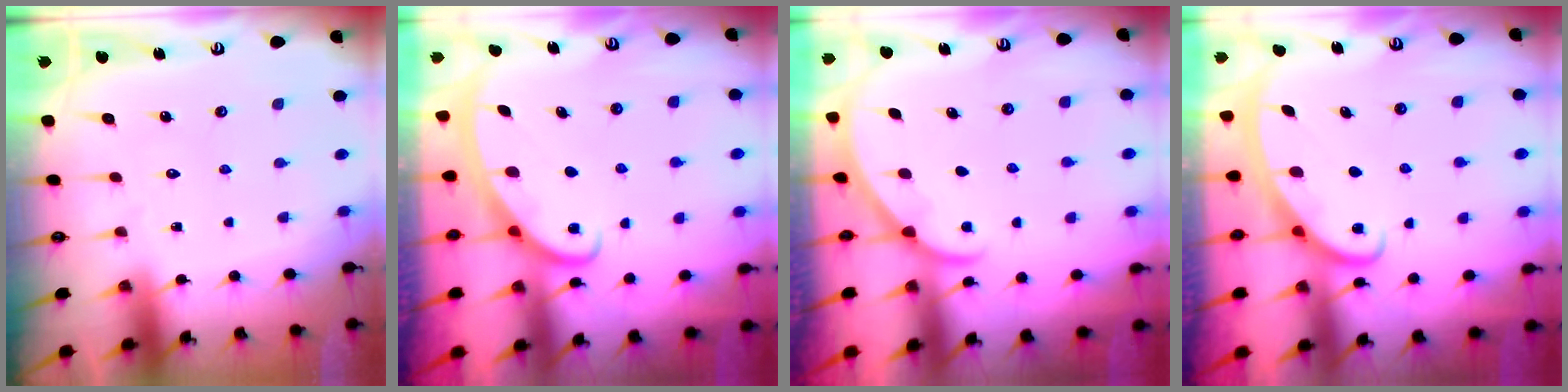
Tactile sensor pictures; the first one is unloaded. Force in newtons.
{"total": 2.6, "press": 2.6, "slide": 0.4}
{"total": 2.0, "press": 2.0, "slide": 0.3}
{"total": 2.6, "press": 2.6, "slide": 0.4}